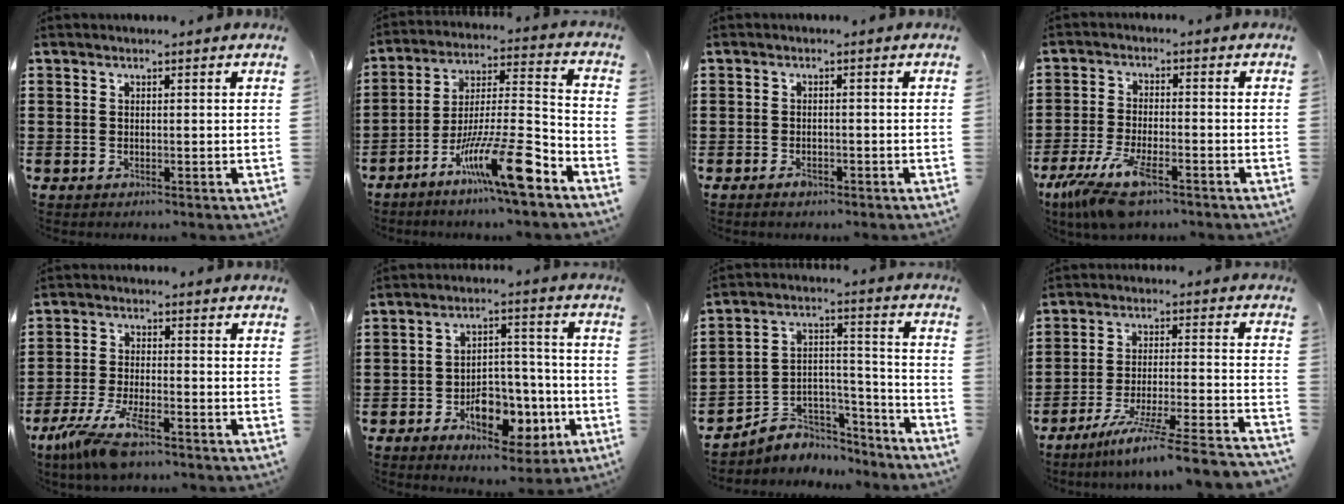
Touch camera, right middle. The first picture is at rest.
{"total": 14.0, "force": [-8.7, 1.6, 10.8], "torque": [-0.187, 0.017, -0.155]}
{"total": 1.3, "force": [-1.0, 0.5, 0.6], "torque": [-0.015, -0.002, -0.020]}
{"total": 8.7, "force": [-5.9, 2.2, 6.0], "torque": [-0.137, -0.011, -0.113]}
{"total": 8.0, "force": [-5.4, 1.8, 5.7], "torque": [-0.129, -0.012, -0.102]}
{"total": 8.0, "force": [-3.5, 5.1, 5.1], "torque": [-0.058, 0.015, -0.062]}
{"total": 4.7, "force": [-3.9, 2.7, 0.2], "torque": [-0.019, 0.000, -0.080]}
{"total": 8.7, "force": [-7.2, -0.8, 4.8], "torque": [-0.083, -0.014, -0.142]}